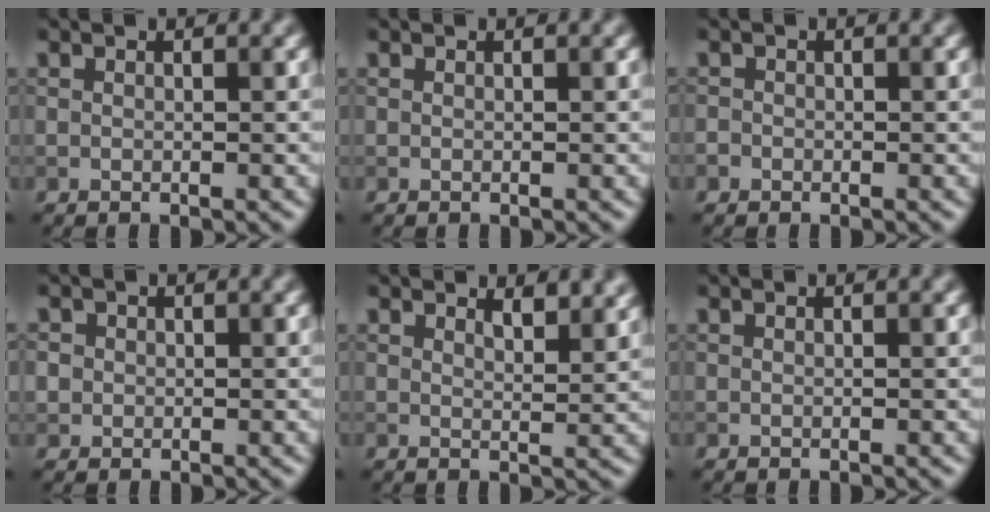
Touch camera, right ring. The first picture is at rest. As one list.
[{"total": 0.0}, {"total": 0.8, "force": [-0.5, 0.6, 0.0], "torque": [0.005, -0.005, -0.010]}, {"total": 1.6, "force": [0.3, 1.5, 0.5], "torque": [-0.007, 0.004, 0.010]}, {"total": 2.3, "force": [2.0, 0.6, 1.1], "torque": [-0.025, -0.004, 0.032]}, {"total": 0.0}]